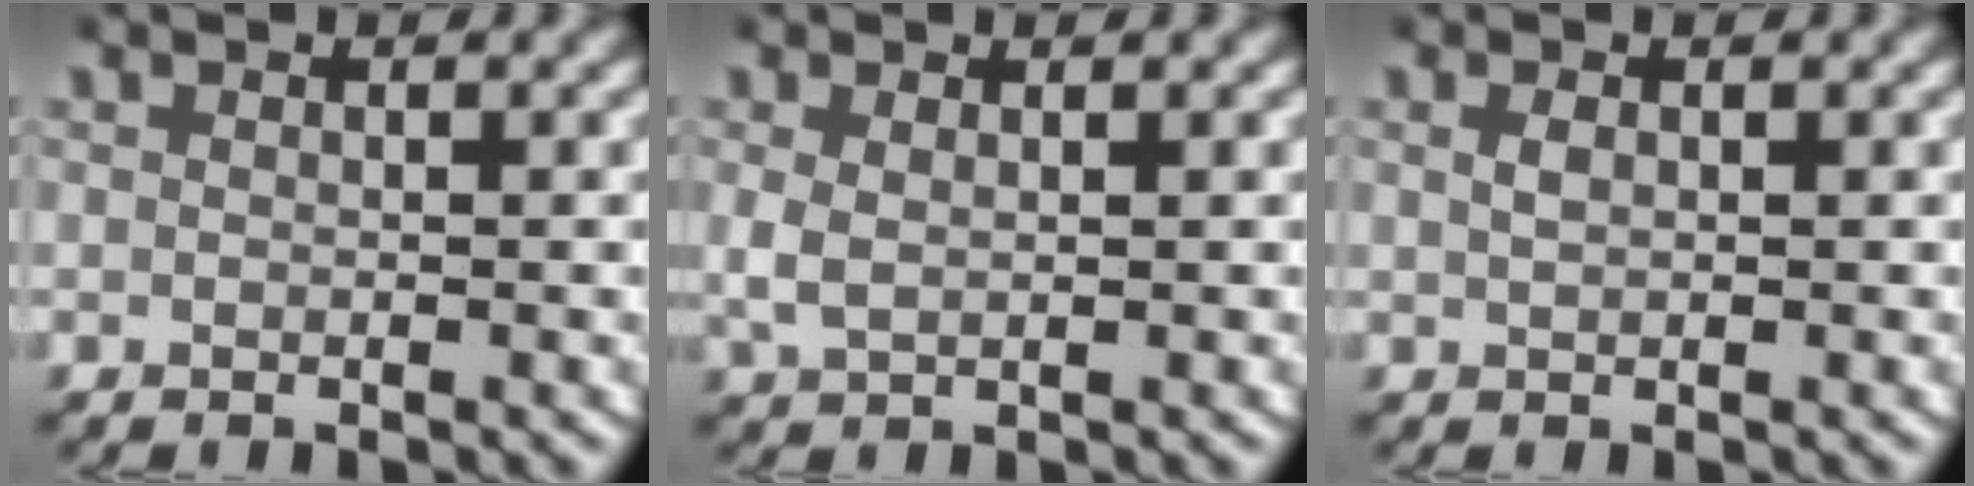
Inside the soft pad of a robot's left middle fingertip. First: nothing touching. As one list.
[{"total": 2.0, "force": [0.3, 1.3, 1.5], "torque": [-0.044, -0.006, 0.014]}, {"total": 0.7, "force": [0.2, 0.3, 0.6], "torque": [-0.013, -0.001, 0.007]}]